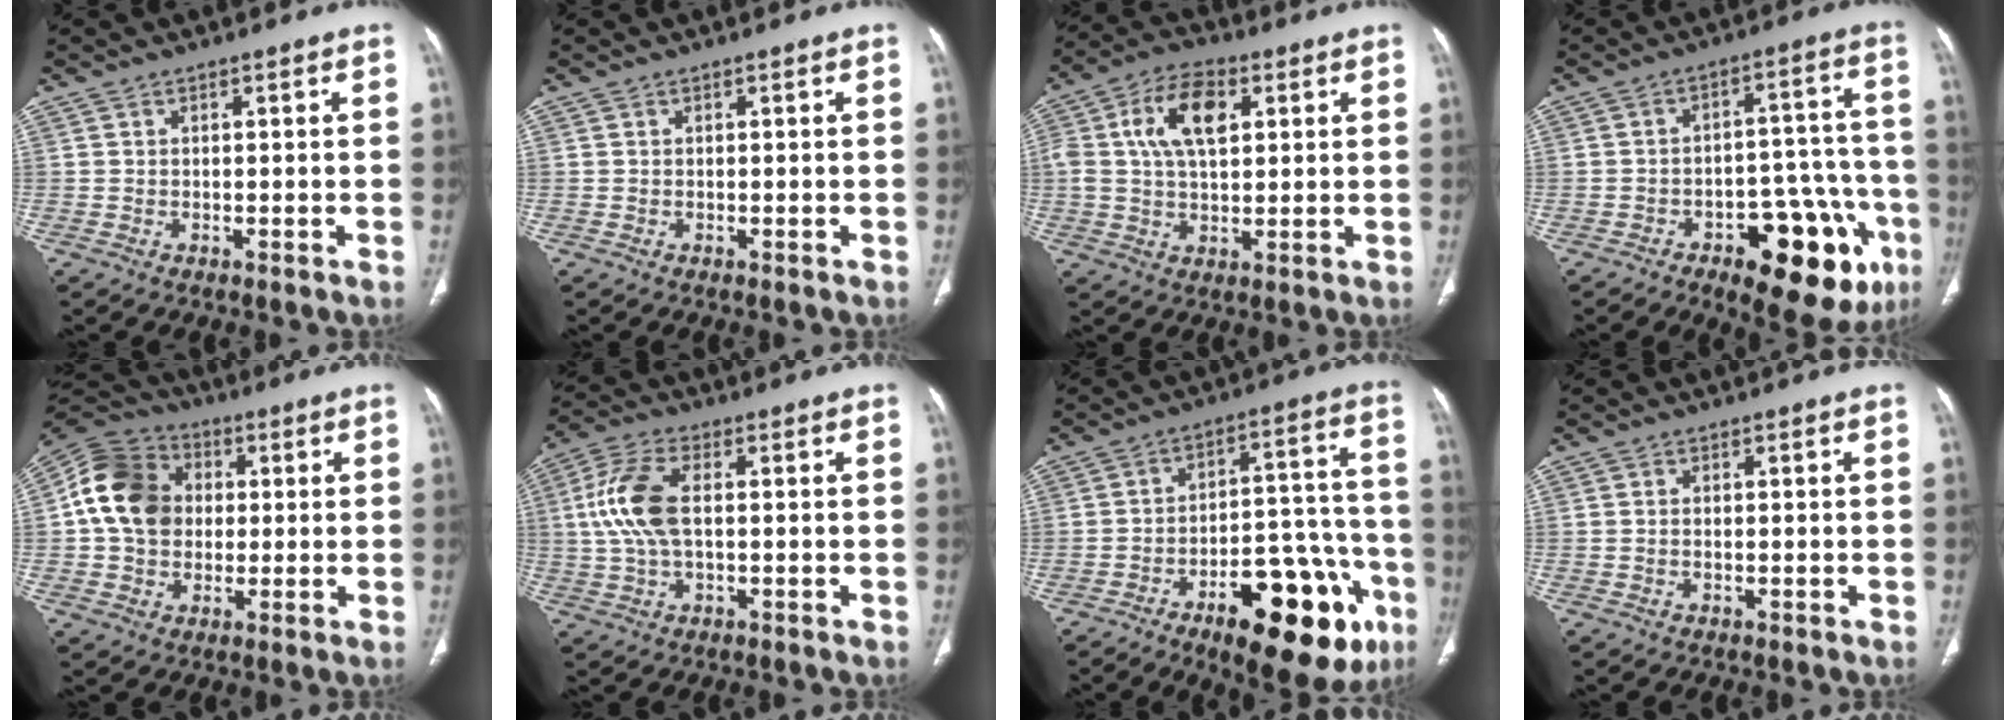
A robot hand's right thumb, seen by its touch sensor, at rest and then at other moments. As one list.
[{"total": 0.0}, {"total": 11.3, "force": [3.0, 6.4, 8.8], "torque": [-0.155, 0.011, 0.050]}, {"total": 20.3, "force": [-9.3, 9.2, 15.5], "torque": [-0.140, 0.054, -0.113]}, {"total": 14.4, "force": [1.2, 11.8, 8.2], "torque": [-0.136, 0.022, 0.014]}, {"total": 10.3, "force": [0.8, 5.1, 8.9], "torque": [-0.200, 0.016, 0.016]}, {"total": 24.1, "force": [-11.7, 9.8, 18.6], "torque": [-0.194, 0.071, -0.156]}, {"total": 0.7, "force": [-0.1, 0.4, 0.6], "torque": [-0.020, 0.004, -0.003]}]